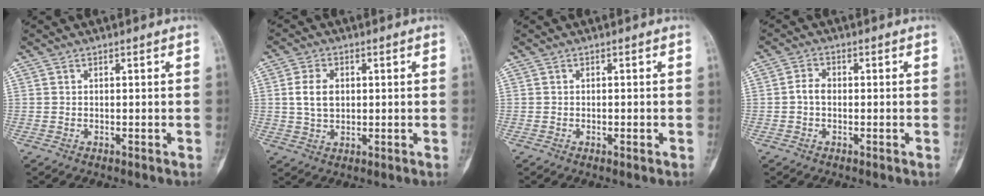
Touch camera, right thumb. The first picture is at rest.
{"total": 5.7, "force": [0.8, 4.0, 4.0], "torque": [-0.066, -0.002, 0.017]}
{"total": 1.3, "force": [-0.4, 0.5, 1.2], "torque": [-0.017, 0.002, -0.005]}
{"total": 2.6, "force": [-0.4, 1.9, 1.8], "torque": [-0.027, 0.010, -0.014]}